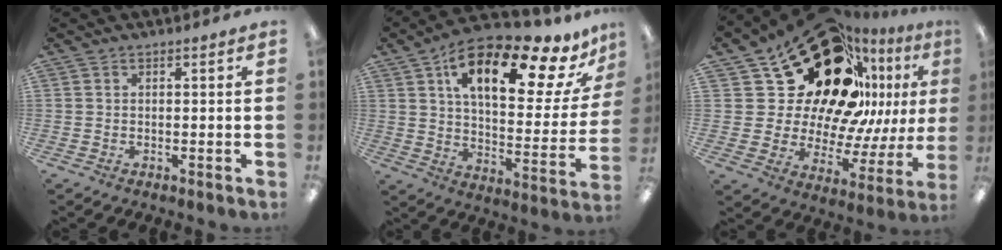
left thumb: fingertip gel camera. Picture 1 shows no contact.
{"total": 21.9, "force": [12.7, 8.1, 15.9], "torque": [-0.234, -0.074, 0.199]}
{"total": 31.3, "force": [16.4, 18.7, 19.1], "torque": [-0.304, -0.127, 0.323]}